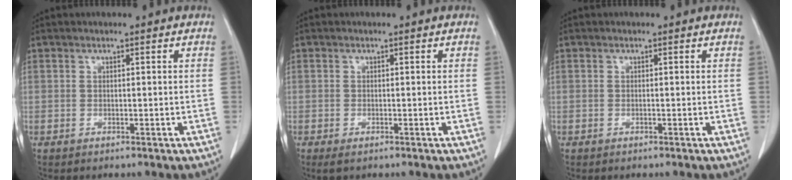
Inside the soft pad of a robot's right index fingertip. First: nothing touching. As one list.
[{"total": 1.1, "force": [-0.6, 0.4, 0.8], "torque": [-0.014, -0.003, -0.006]}, {"total": 0.0}]